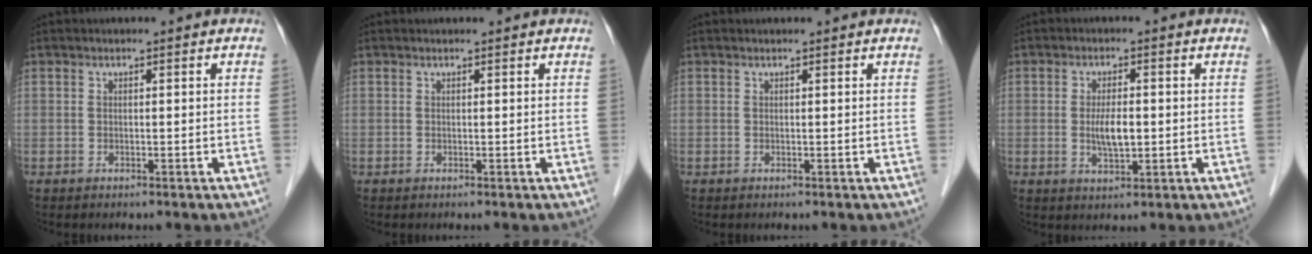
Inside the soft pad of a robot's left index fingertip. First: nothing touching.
{"total": 0.6, "force": [0.6, 0.1, 0.1], "torque": [-0.005, 0.007, 0.008]}
{"total": 0.8, "force": [0.8, 0.1, 0.1], "torque": [-0.009, 0.009, 0.012]}
{"total": 4.3, "force": [-0.2, 1.4, 4.0], "torque": [-0.080, -0.003, -0.002]}